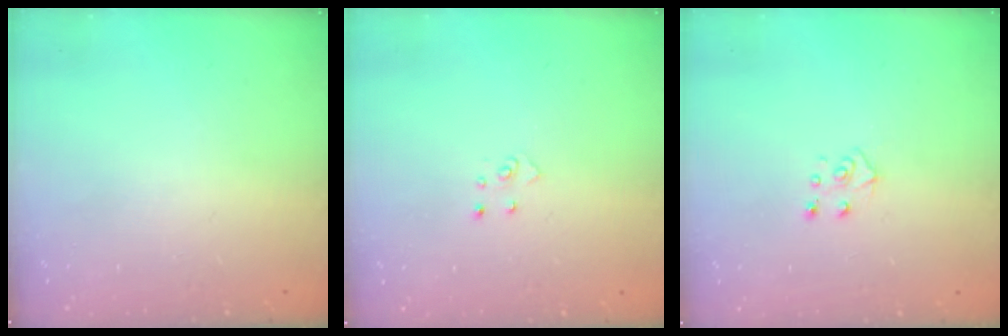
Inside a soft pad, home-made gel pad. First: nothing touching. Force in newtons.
{"total": 2.6, "press": 2.6, "slide": 0.3}
{"total": 5.4, "press": 5.3, "slide": 0.4}